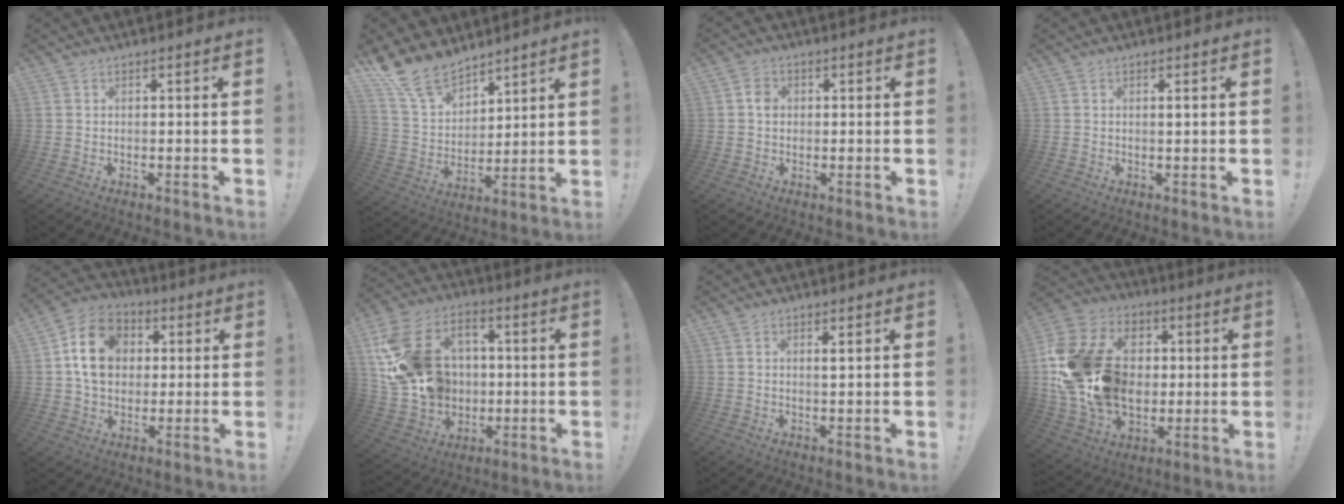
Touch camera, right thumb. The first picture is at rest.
{"total": 13.9, "force": [11.8, 5.9, 4.4], "torque": [-0.094, -0.086, 0.224]}
{"total": 3.2, "force": [0.0, 2.6, 2.0], "torque": [-0.021, 0.001, -0.002]}
{"total": 0.9, "force": [0.2, -0.1, 0.9], "torque": [-0.002, -0.006, -0.001]}
{"total": 15.6, "force": [3.1, 12.6, 8.8], "torque": [-0.137, 0.003, 0.063]}
{"total": 21.1, "force": [1.8, 17.3, 12.0], "torque": [-0.211, 0.005, 0.059]}
{"total": 1.3, "force": [0.7, 0.0, 1.1], "torque": [-0.009, -0.008, 0.008]}
{"total": 27.5, "force": [2.1, 20.5, 18.1], "torque": [-0.345, 0.012, 0.069]}